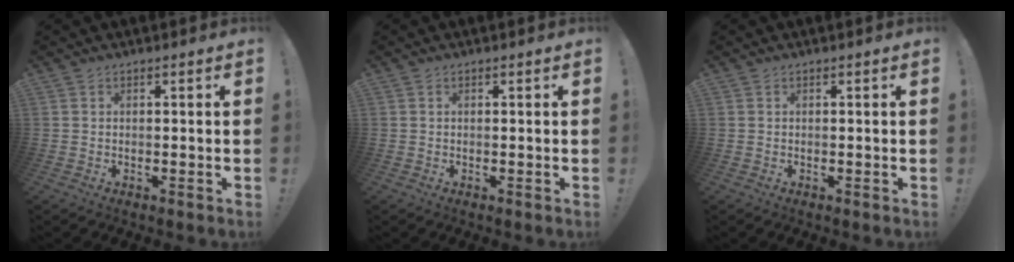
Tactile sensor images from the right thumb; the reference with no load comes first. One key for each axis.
{"total": 0.0}
{"total": 0.0}